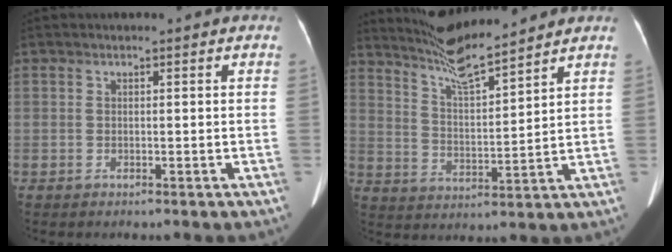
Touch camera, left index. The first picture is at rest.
{"total": 9.9, "force": [9.1, -0.5, 3.8], "torque": [-0.078, 0.003, 0.169]}